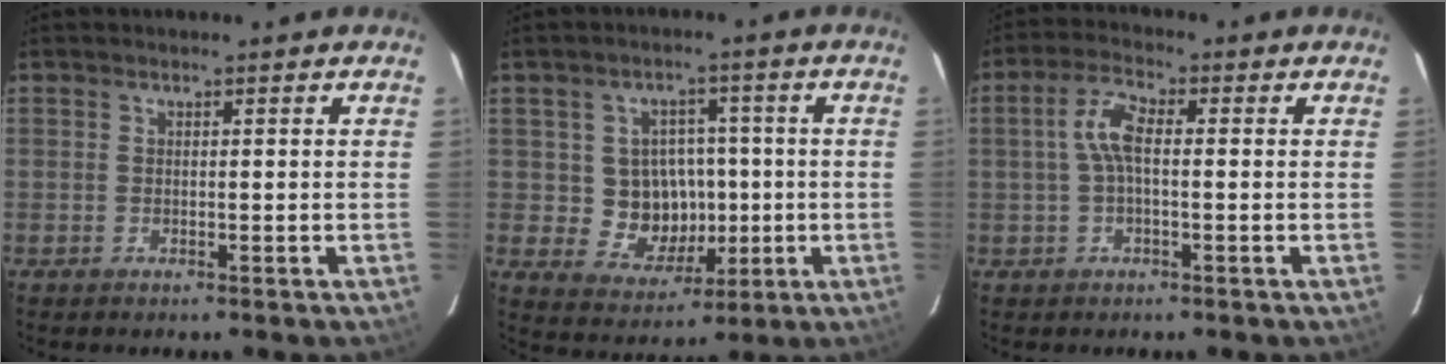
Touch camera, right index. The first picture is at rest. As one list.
[{"total": 9.1, "force": [-0.5, 8.5, 3.4], "torque": [-0.078, 0.012, 0.009]}, {"total": 5.4, "force": [0.1, 2.0, 5.0], "torque": [-0.106, 0.014, 0.002]}]